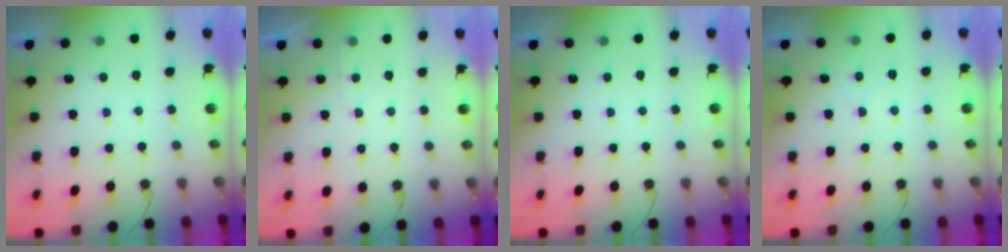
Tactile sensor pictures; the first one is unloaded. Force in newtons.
{"total": 3.6, "press": 3.5, "slide": 0.4}
{"total": 0.0}
{"total": 5.5, "press": 5.4, "slide": 0.7}